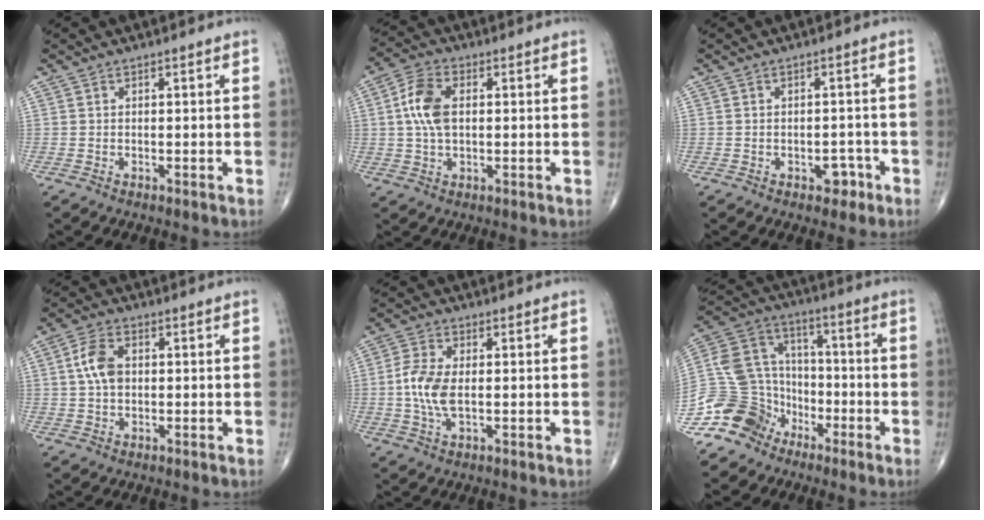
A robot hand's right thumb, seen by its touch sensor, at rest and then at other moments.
{"total": 7.9, "force": [0.9, 4.6, 6.4], "torque": [-0.130, 0.012, 0.015]}
{"total": 3.0, "force": [-1.5, 2.0, 1.6], "torque": [-0.007, 0.011, -0.018]}
{"total": 5.9, "force": [0.8, 3.8, 4.5], "torque": [-0.087, 0.009, 0.009]}
{"total": 7.2, "force": [-0.1, 3.6, 6.2], "torque": [-0.143, 0.001, -0.006]}
{"total": 12.1, "force": [-7.5, 9.1, 2.6], "torque": [-0.019, 0.078, -0.151]}